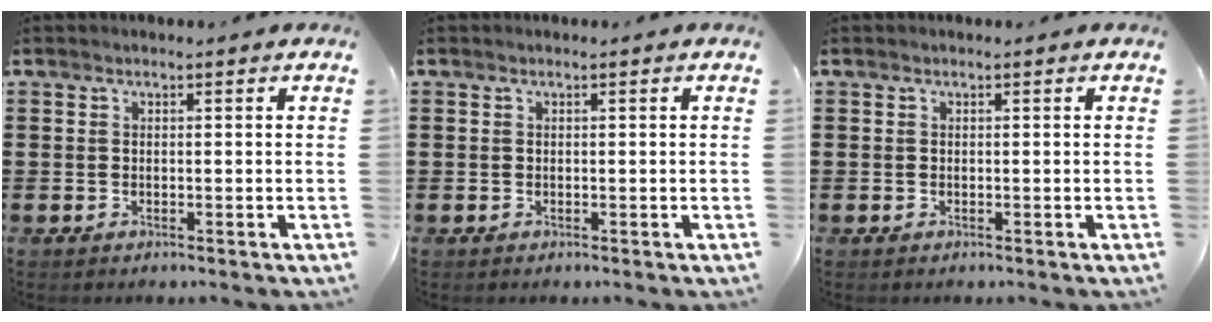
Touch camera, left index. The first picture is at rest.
{"total": 0.0}
{"total": 0.0}